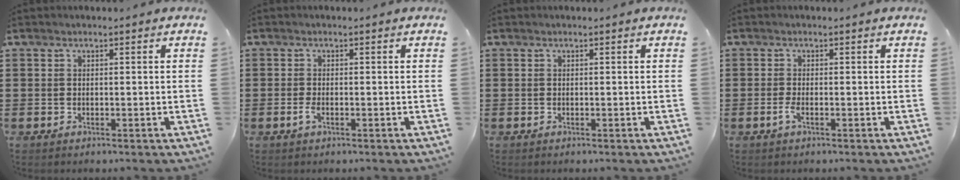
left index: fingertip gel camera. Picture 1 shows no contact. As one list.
[{"total": 1.6, "force": [-0.6, 0.5, 1.4], "torque": [-0.042, -0.008, -0.014]}, {"total": 0.0}, {"total": 1.7, "force": [-0.6, 0.2, 1.5], "torque": [-0.043, -0.006, -0.016]}]